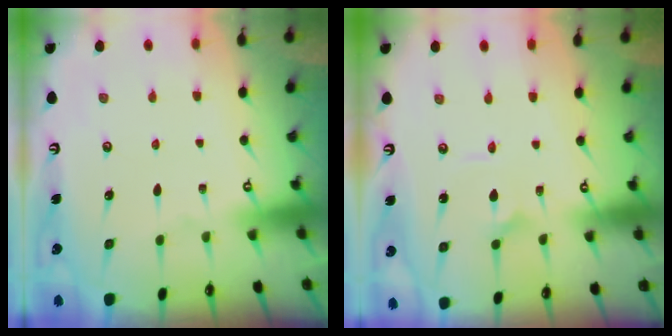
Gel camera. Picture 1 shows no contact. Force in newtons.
{"total": 2.9, "press": 2.9, "slide": 0.1}